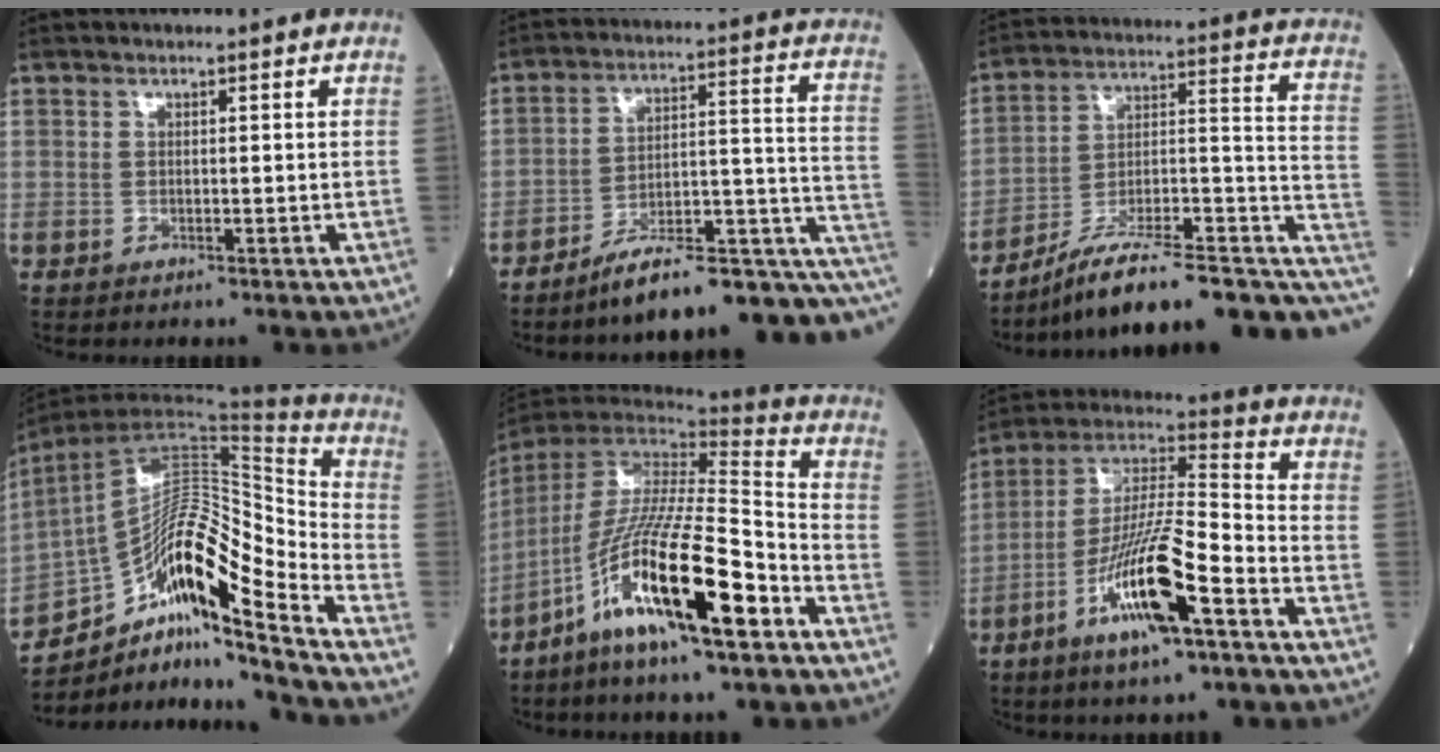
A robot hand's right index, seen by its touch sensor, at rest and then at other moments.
{"total": 18.5, "force": [-12.2, 3.8, 13.3], "torque": [-0.121, 0.062, -0.174]}
{"total": 21.6, "force": [-12.9, 5.5, 16.5], "torque": [-0.181, 0.058, -0.189]}
{"total": 18.7, "force": [-12.5, 2.0, 13.9], "torque": [-0.230, 0.039, -0.213]}
{"total": 18.6, "force": [-9.8, 2.0, 15.6], "torque": [-0.320, -0.033, -0.183]}
{"total": 15.3, "force": [-7.1, 2.2, 13.4], "torque": [-0.262, -0.006, -0.126]}